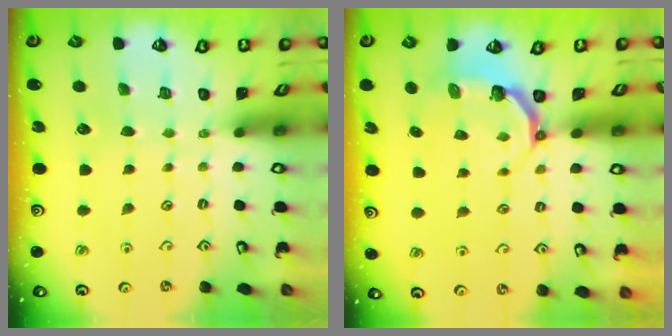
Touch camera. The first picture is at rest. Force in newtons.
{"total": 4.6, "press": 3.0, "slide": 3.5}